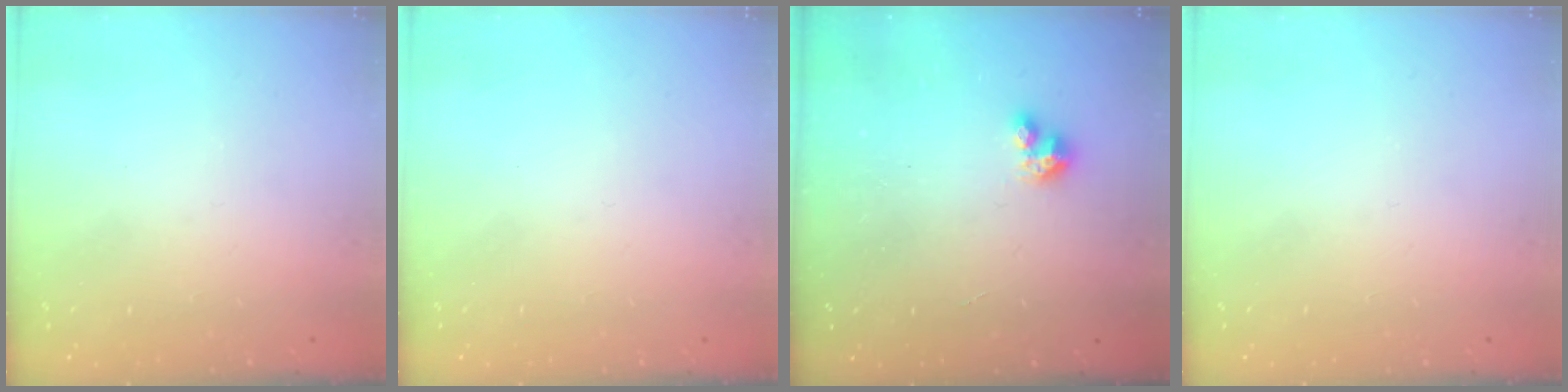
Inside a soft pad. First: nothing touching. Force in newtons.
{"total": 0.0}
{"total": 3.1, "press": 3.1, "slide": 0.3}
{"total": 0.0}